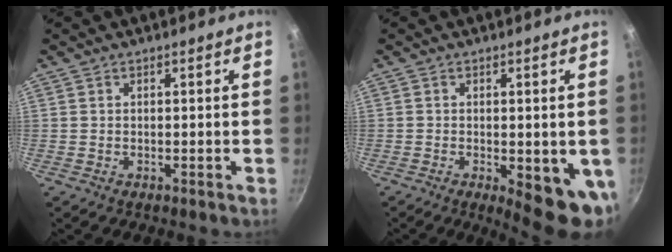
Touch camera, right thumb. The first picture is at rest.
{"total": 10.2, "force": [-2.2, 3.6, 9.3], "torque": [-0.094, -0.012, -0.021]}